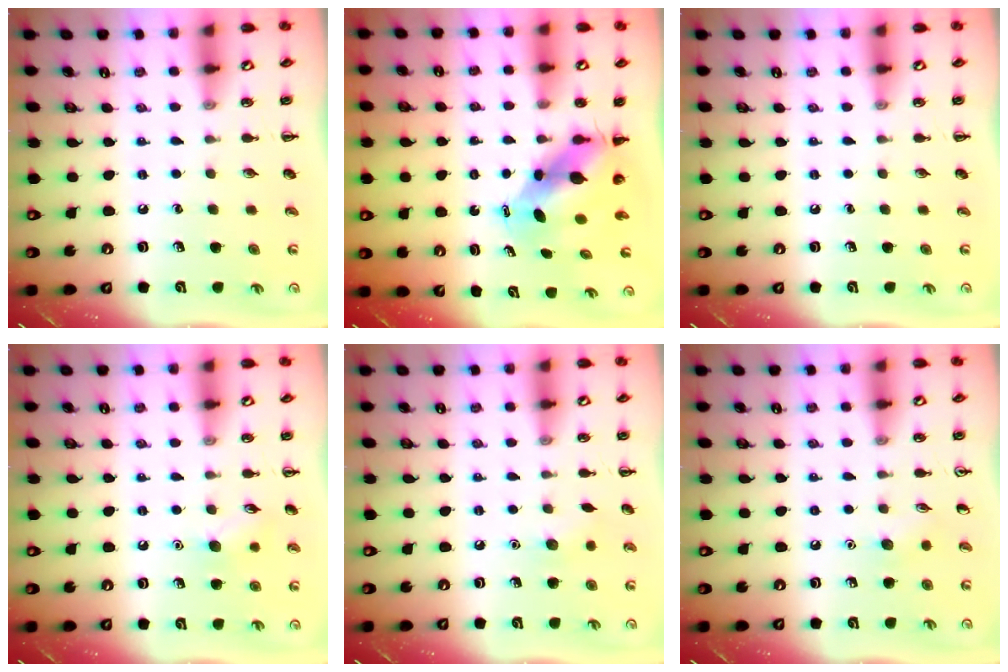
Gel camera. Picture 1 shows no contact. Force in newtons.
{"total": 5.7, "press": 5.5, "slide": 1.5}
{"total": 0.0}
{"total": 7.8, "press": 7.7, "slide": 1.4}
{"total": 5.3, "press": 5.1, "slide": 1.5}
{"total": 4.5, "press": 4.3, "slide": 1.2}